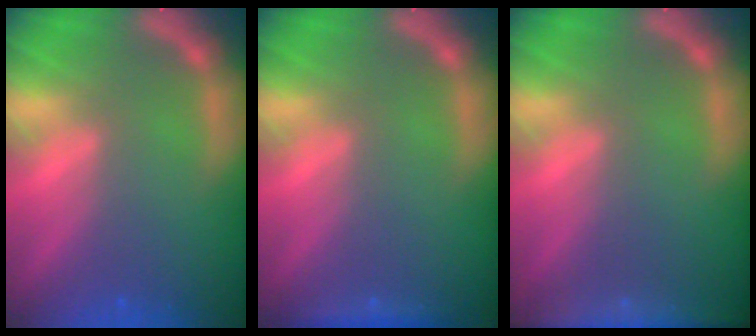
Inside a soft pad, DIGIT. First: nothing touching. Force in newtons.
{"total": 1.4}
{"total": 6.5}